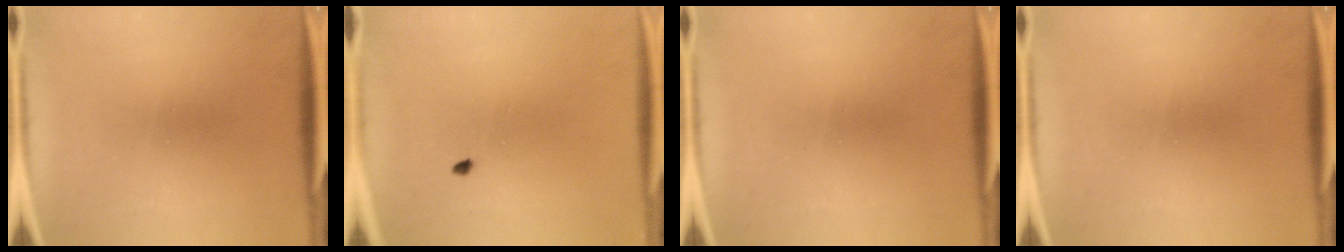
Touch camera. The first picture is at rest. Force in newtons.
{"total": 0.6}
{"total": 0.0}
{"total": 0.0}